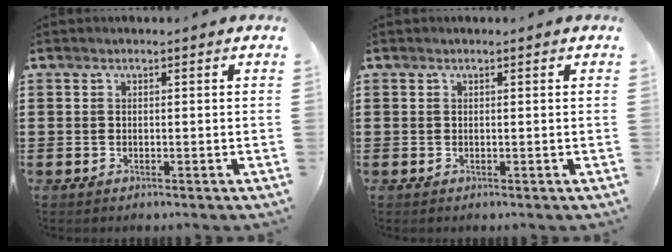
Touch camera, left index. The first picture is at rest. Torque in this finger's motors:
{"motor_torque": [-0.02, -0.05, -0.01, 0.01]}